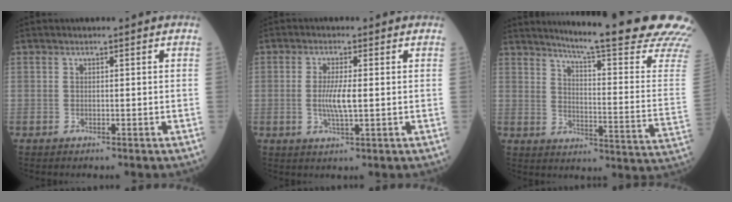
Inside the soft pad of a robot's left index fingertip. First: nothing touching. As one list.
[{"total": 4.3, "force": [-0.2, 0.5, 4.2], "torque": [-0.088, -0.010, -0.006]}, {"total": 23.5, "force": [20.6, -2.1, 11.1], "torque": [-0.163, -0.125, 0.252]}]